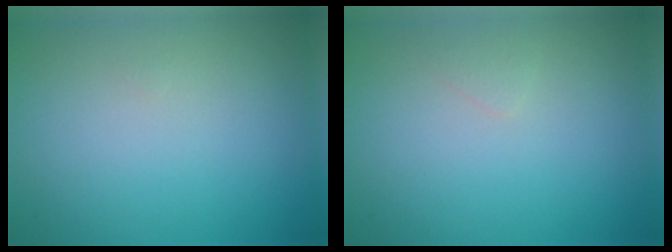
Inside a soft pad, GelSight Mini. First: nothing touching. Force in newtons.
{"total": 0.5, "press": 0.5, "slide": 0.0}